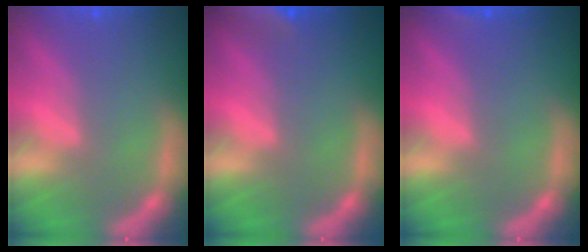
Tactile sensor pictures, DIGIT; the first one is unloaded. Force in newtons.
{"total": 8.0}
{"total": 0.9}